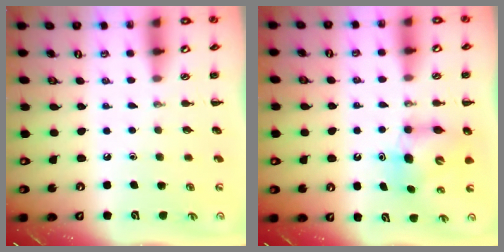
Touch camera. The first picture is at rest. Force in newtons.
{"total": 6.5, "press": 6.4, "slide": 1.1}